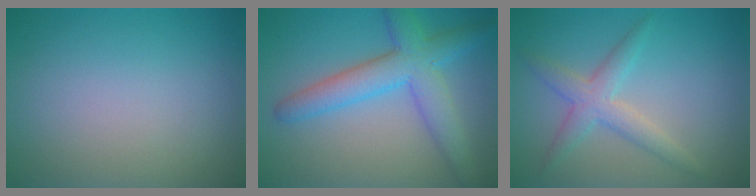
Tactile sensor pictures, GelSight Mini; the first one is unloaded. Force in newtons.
{"total": 5.9, "press": 5.9, "slide": 0.1}
{"total": 3.1, "press": 3.1, "slide": 0.2}